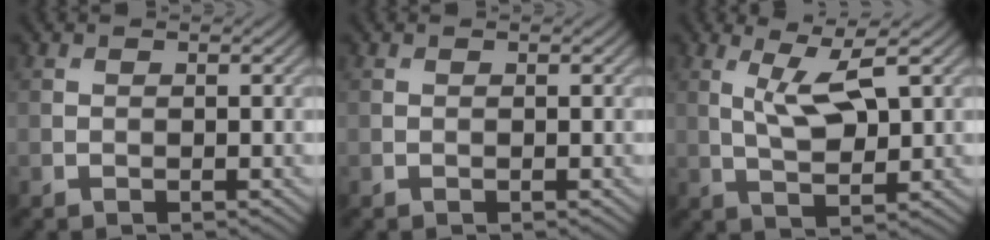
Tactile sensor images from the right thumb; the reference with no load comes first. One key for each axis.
{"total": 0.0}
{"total": 5.9, "fx": 2.1, "fy": 1.7, "fz": 5.3, "tx": -0.112, "ty": -0.001, "tz": 0.043}